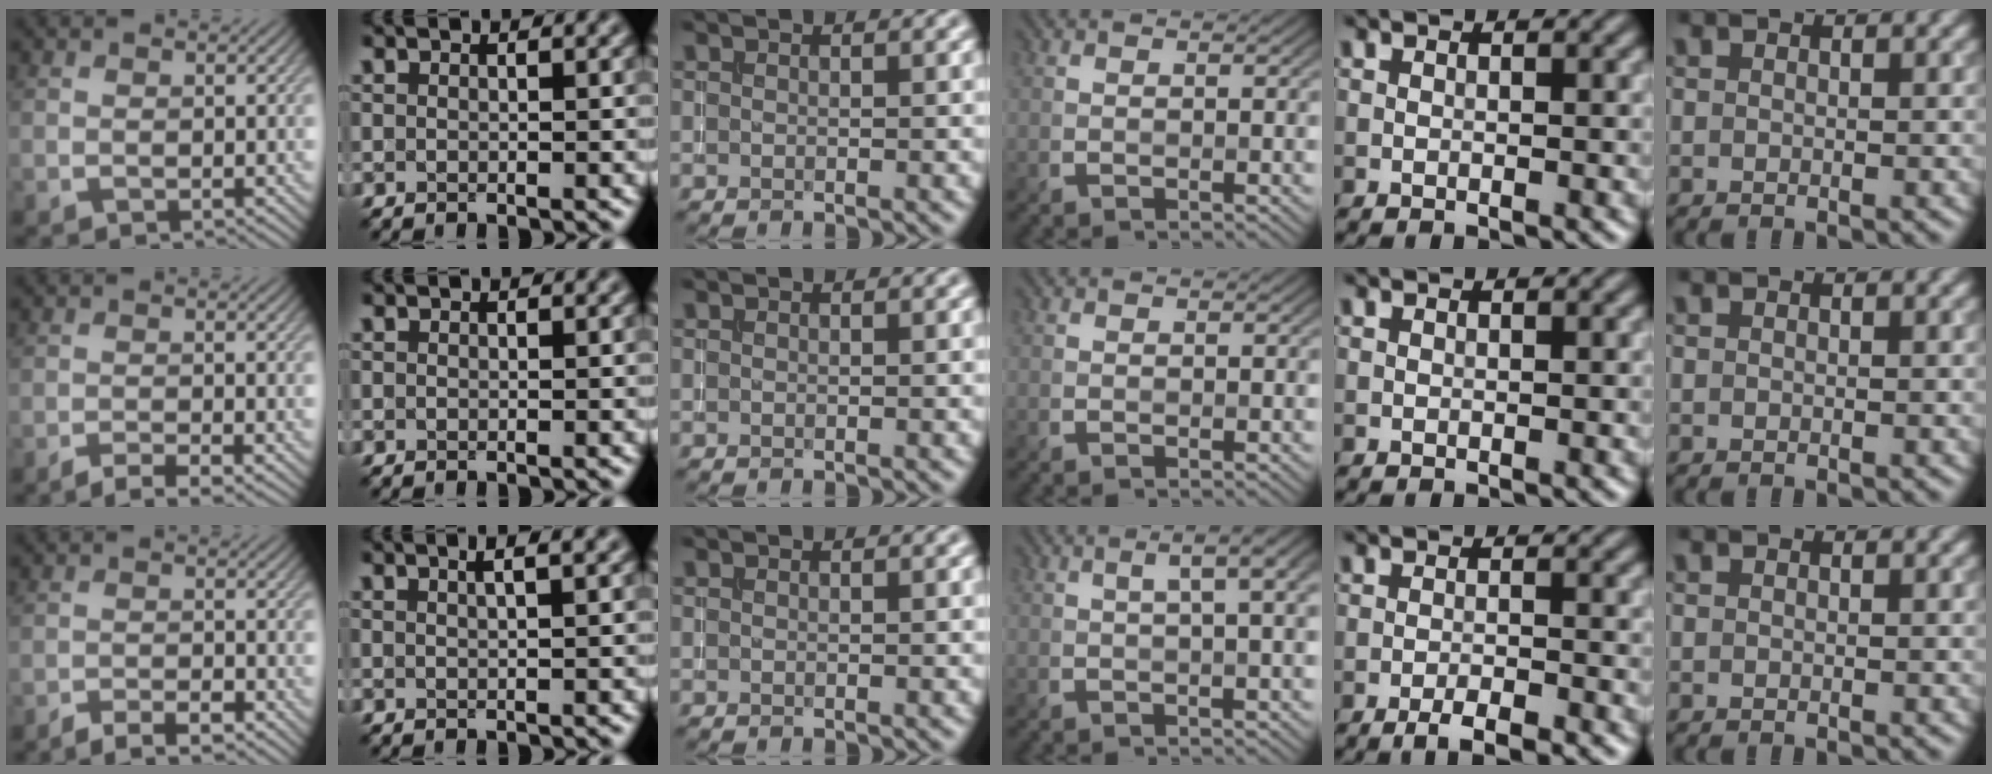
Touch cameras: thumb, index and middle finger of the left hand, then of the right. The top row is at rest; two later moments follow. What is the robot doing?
{"motion": "pour", "object": "almond"}